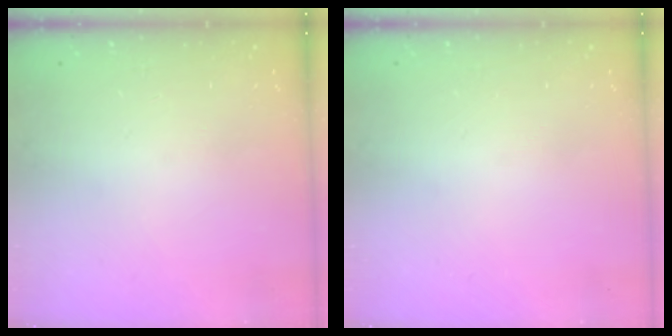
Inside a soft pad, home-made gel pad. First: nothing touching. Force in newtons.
{"total": 0.0}